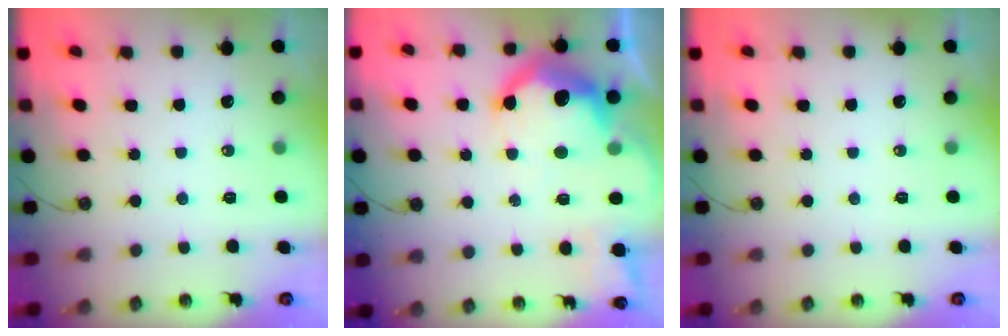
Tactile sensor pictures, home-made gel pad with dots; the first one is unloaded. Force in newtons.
{"total": 22.7, "press": 22.7, "slide": 1.8}
{"total": 0.0}